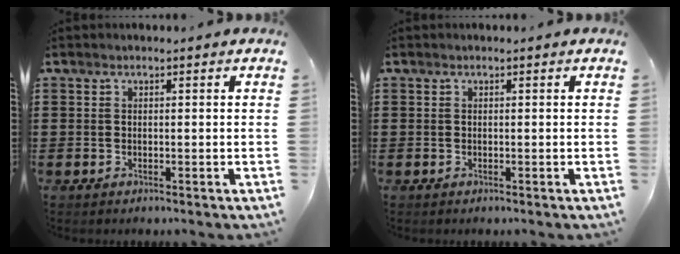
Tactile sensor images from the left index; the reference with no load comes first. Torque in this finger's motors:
{"motor_torque": [-0.01, 0.01, 0.00, 0.00]}